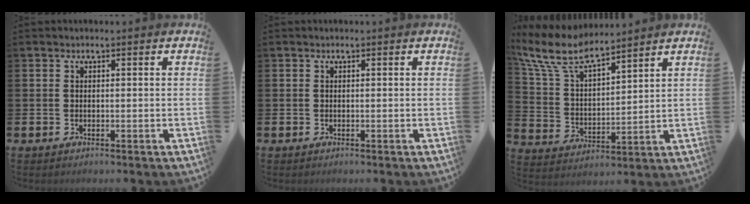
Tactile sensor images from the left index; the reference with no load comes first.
{"total": 0.0}
{"total": 8.7, "force": [7.7, 2.2, 3.3], "torque": [-0.105, -0.039, 0.139]}